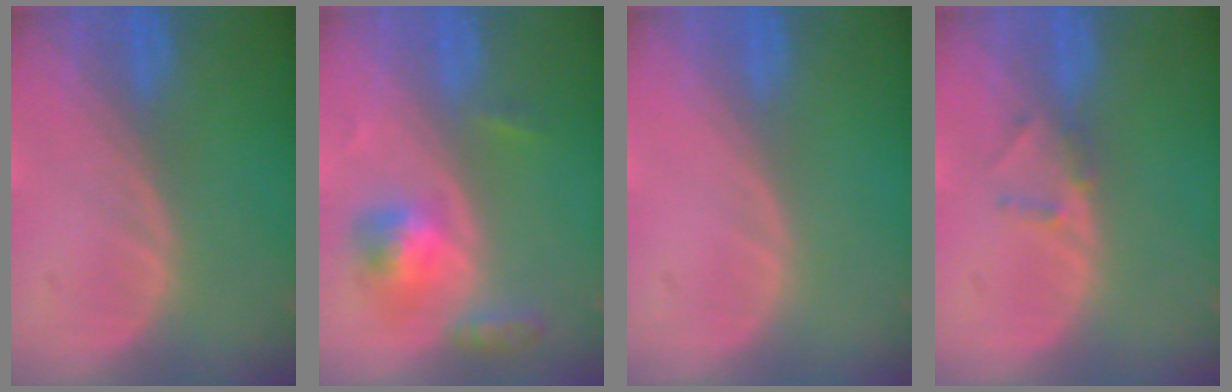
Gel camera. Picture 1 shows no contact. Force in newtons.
{"total": 5.3, "press": 5.0, "slide": 1.6}
{"total": 0.0}
{"total": 1.8, "press": 1.5, "slide": 0.9}